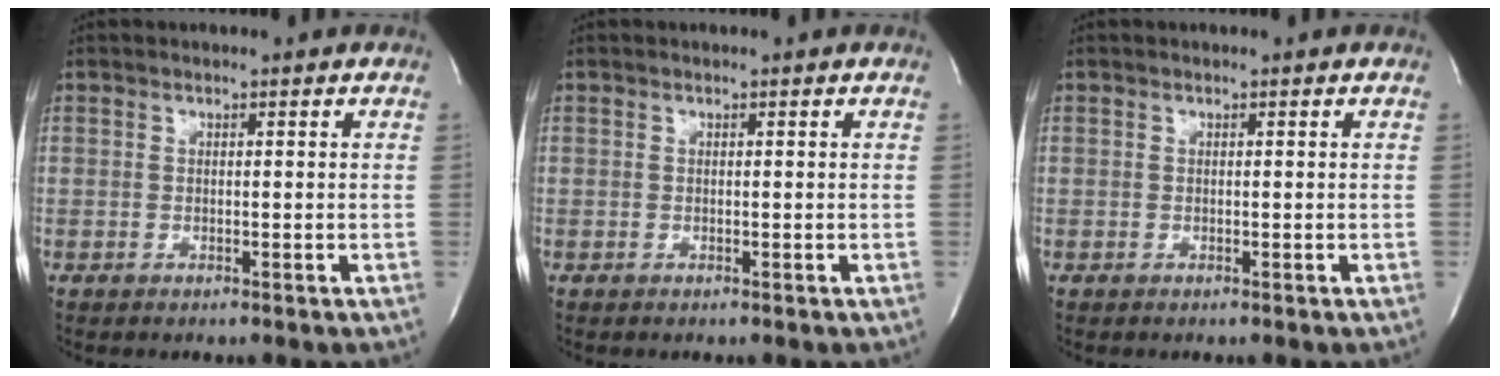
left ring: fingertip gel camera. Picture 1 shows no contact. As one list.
[{"total": 0.0}, {"total": 0.0}]